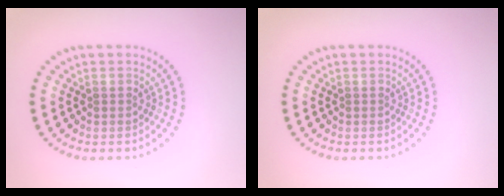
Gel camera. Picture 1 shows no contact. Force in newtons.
{"total": 0.0}